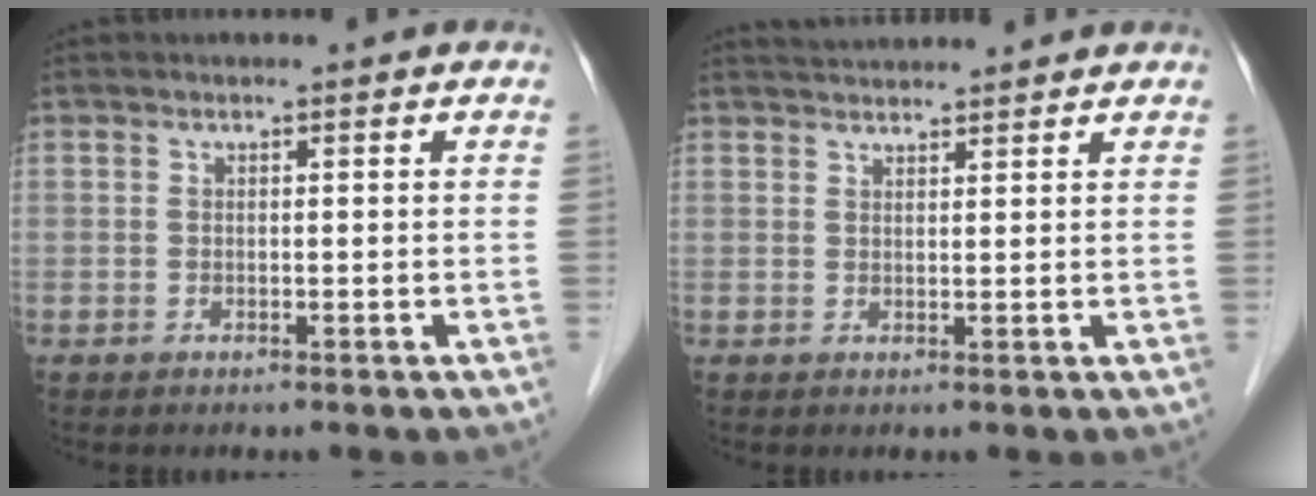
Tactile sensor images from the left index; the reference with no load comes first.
{"total": 5.3, "force": [5.2, -0.1, 1.3], "torque": [-0.023, 0.035, 0.076]}